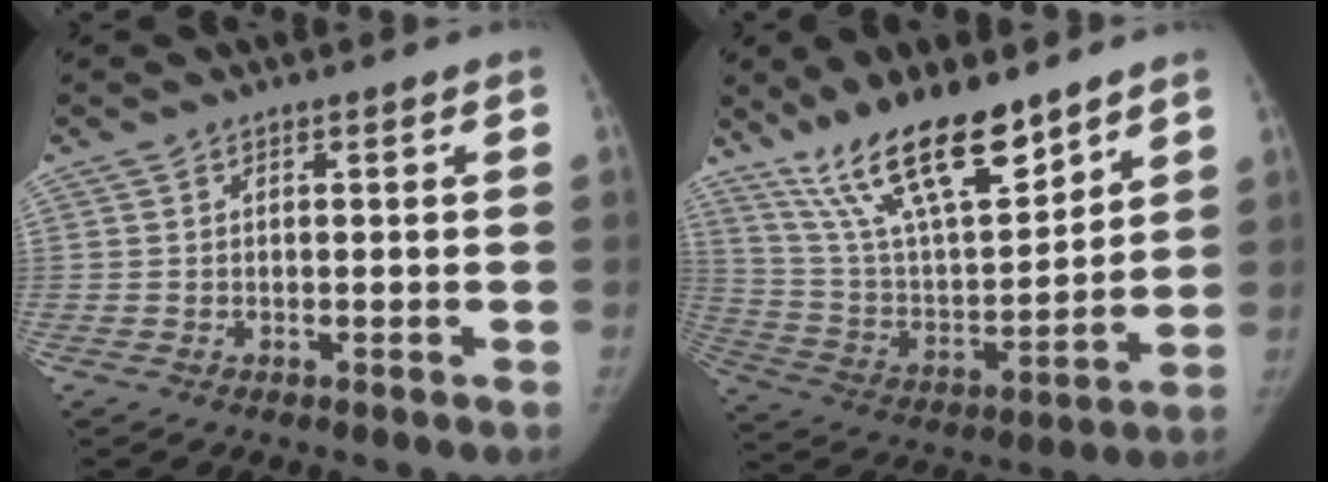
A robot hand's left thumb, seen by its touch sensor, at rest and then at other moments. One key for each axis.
{"total": 20.0, "fx": 14.3, "fy": 6.4, "fz": 12.5, "tx": -0.186, "ty": -0.070, "tz": 0.267}